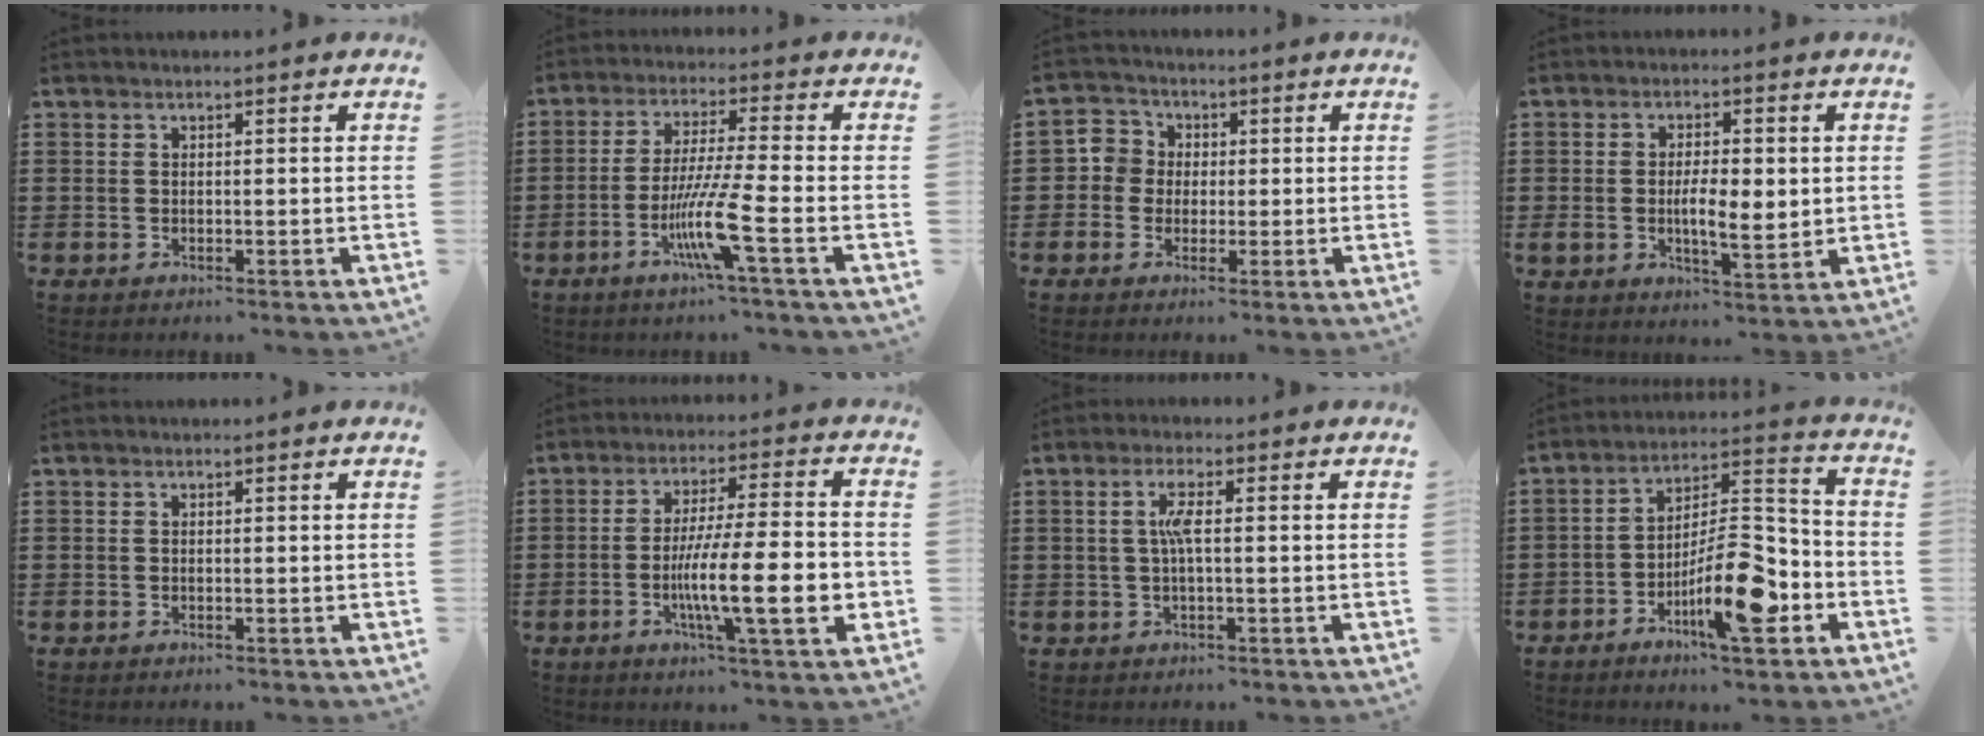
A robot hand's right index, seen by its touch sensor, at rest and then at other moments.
{"total": 9.3, "force": [-3.8, -0.2, 8.5], "torque": [-0.173, -0.020, -0.075]}
{"total": 4.0, "force": [-0.6, 3.9, 0.5], "torque": [-0.028, 0.011, -0.016]}
{"total": 5.6, "force": [-0.1, 2.4, 5.0], "torque": [-0.085, 0.005, -0.005]}
{"total": 0.0}
{"total": 15.4, "force": [-3.6, 3.0, 14.6], "torque": [-0.250, -0.013, -0.065]}
{"total": 3.3, "force": [0.2, 0.4, 3.3], "torque": [-0.071, -0.003, -0.003]}
{"total": 13.2, "force": [-6.1, 4.1, 11.0], "torque": [-0.206, 0.009, -0.110]}